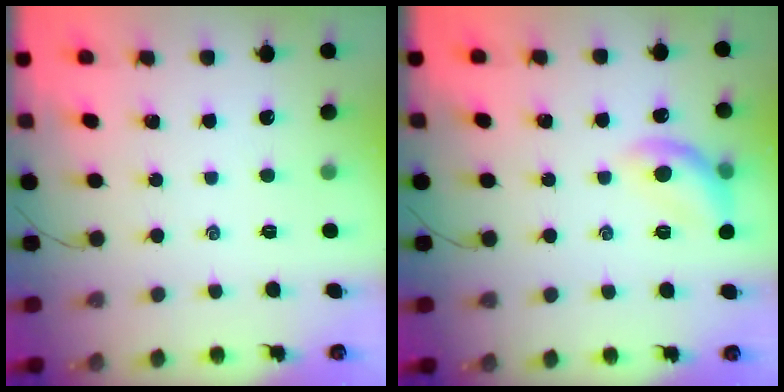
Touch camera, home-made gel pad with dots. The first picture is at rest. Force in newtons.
{"total": 10.8, "press": 10.8, "slide": 0.7}